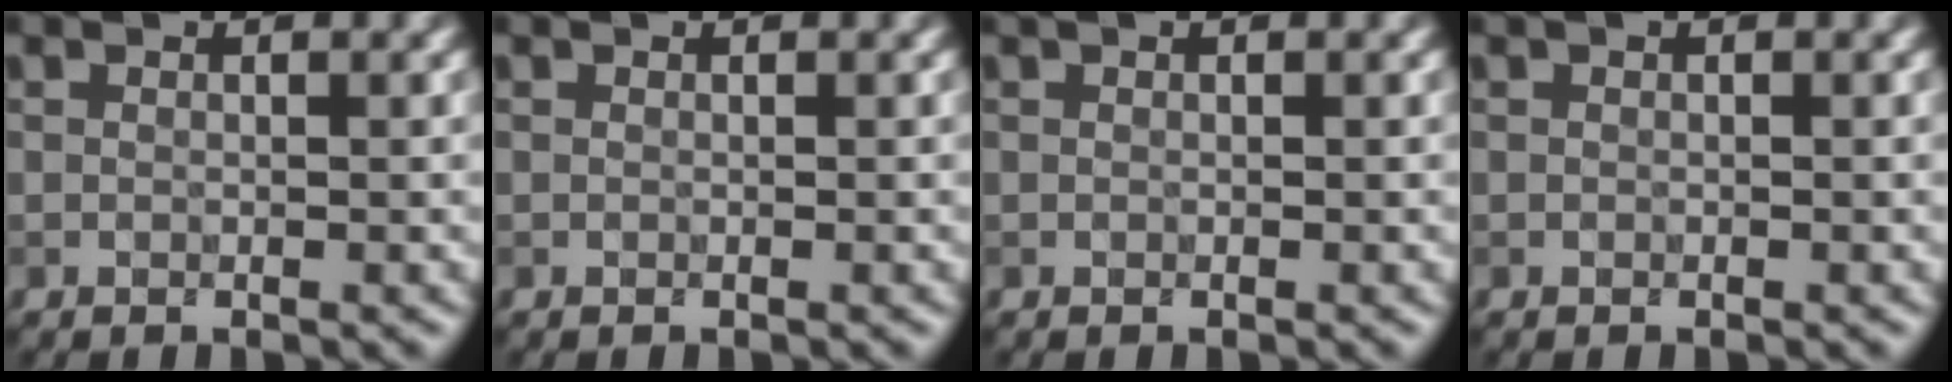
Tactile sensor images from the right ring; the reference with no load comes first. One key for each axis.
{"total": 0.0}
{"total": 0.9, "fx": 0.6, "fy": 0.4, "fz": 0.6, "tx": -0.001, "ty": -0.004, "tz": 0.001}
{"total": 0.7, "fx": 0.4, "fy": 0.3, "fz": 0.5, "tx": -0.004, "ty": -0.006, "tz": 0.002}